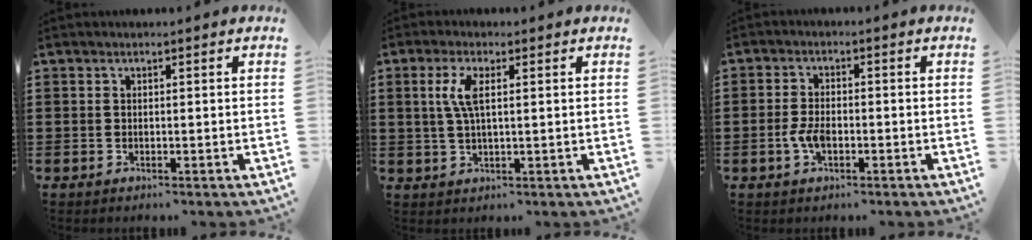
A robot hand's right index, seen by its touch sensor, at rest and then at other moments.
{"total": 4.4, "force": [1.1, 1.2, 4.1], "torque": [-0.092, 0.004, 0.014]}
{"total": 3.4, "force": [-1.1, 1.6, 2.8], "torque": [-0.074, -0.009, -0.024]}